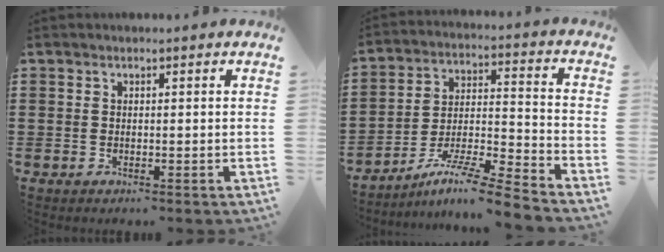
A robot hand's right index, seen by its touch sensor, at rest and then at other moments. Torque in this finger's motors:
{"motor_torque": [1.09, 1.05, 0.13, 0.03]}